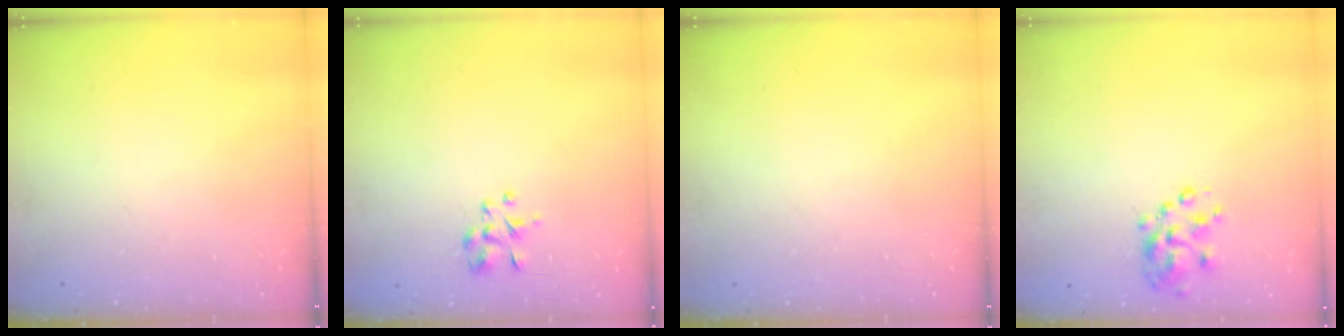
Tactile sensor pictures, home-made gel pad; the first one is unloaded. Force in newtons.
{"total": 3.0, "press": 2.9, "slide": 0.8}
{"total": 0.0}
{"total": 4.9, "press": 4.7, "slide": 1.2}